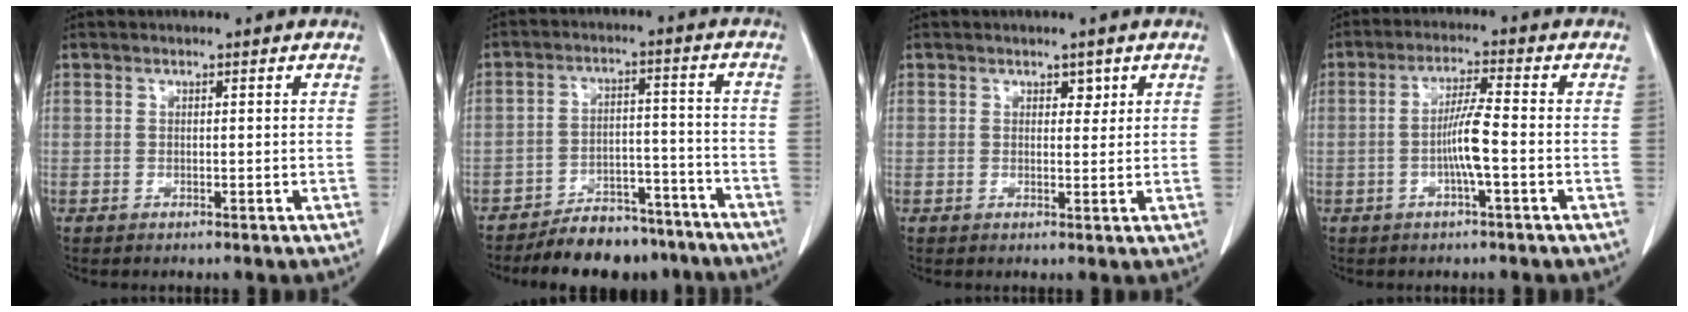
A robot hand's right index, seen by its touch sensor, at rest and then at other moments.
{"total": 11.7, "force": [-10.3, 4.8, 2.9], "torque": [-0.017, 0.034, -0.149]}
{"total": 1.6, "force": [0.9, 0.9, 0.8], "torque": [-0.007, -0.004, 0.013]}
{"total": 6.9, "force": [-1.3, -0.5, 6.7], "torque": [-0.134, 0.004, -0.025]}